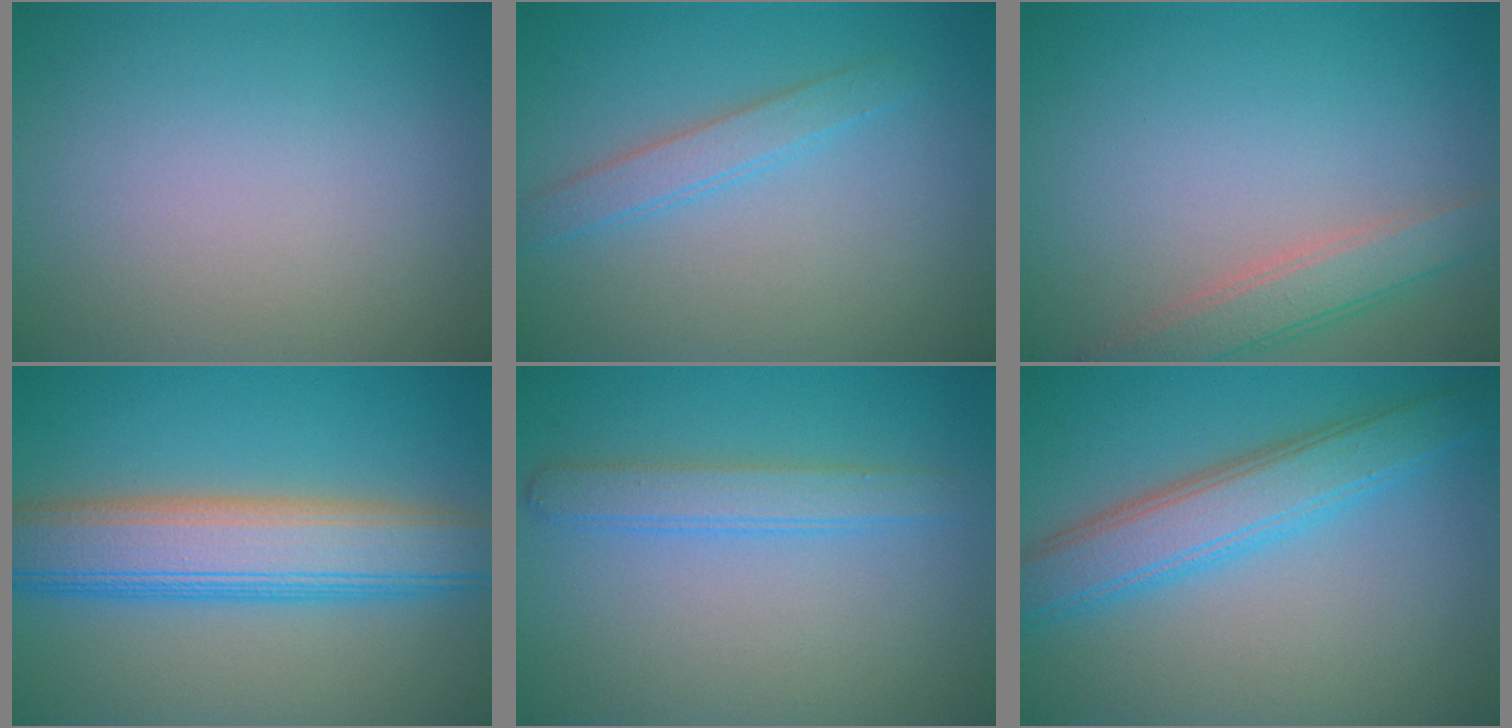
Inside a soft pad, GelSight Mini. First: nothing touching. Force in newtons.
{"total": 1.7, "press": 1.7, "slide": 0.1}
{"total": 3.3, "press": 3.3, "slide": 0.1}
{"total": 8.4, "press": 8.4, "slide": 0.3}
{"total": 2.5, "press": 2.5, "slide": 0.1}
{"total": 5.2, "press": 5.2, "slide": 0.3}